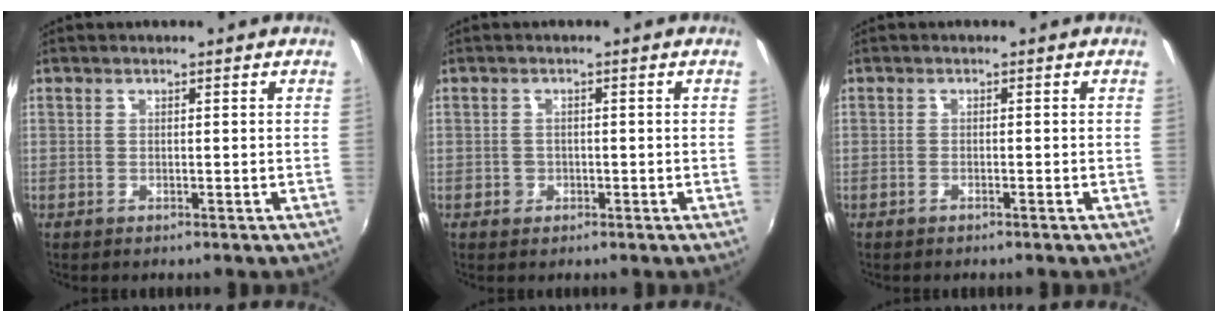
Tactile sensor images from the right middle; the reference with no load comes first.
{"total": 1.9, "force": [-0.7, 1.7, 0.3], "torque": [-0.006, 0.000, -0.011]}
{"total": 0.9, "force": [-0.7, 0.1, 0.4], "torque": [-0.015, 0.002, -0.018]}